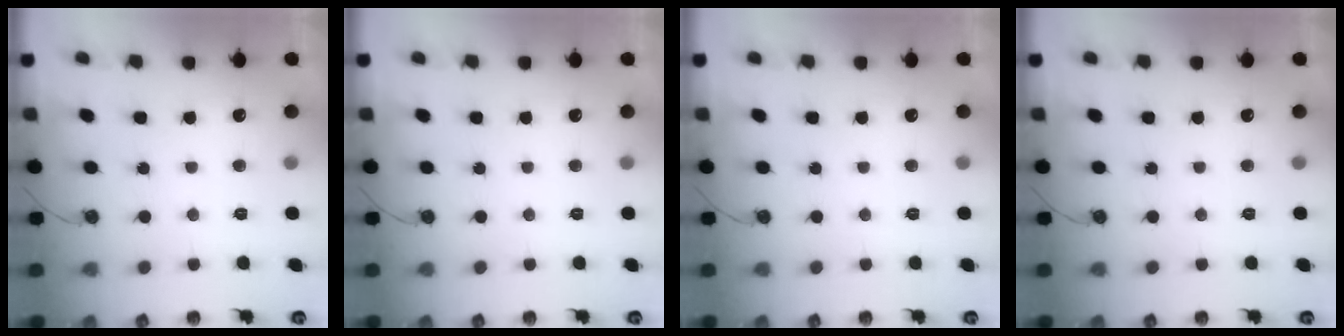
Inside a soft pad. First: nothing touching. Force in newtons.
{"total": 0.0}
{"total": 0.0}
{"total": 0.0}